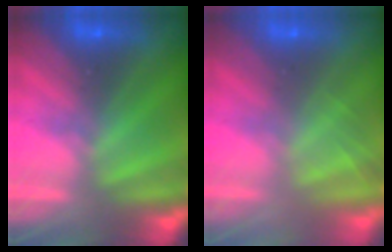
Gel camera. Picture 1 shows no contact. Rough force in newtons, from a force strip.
{"total": 2.0}